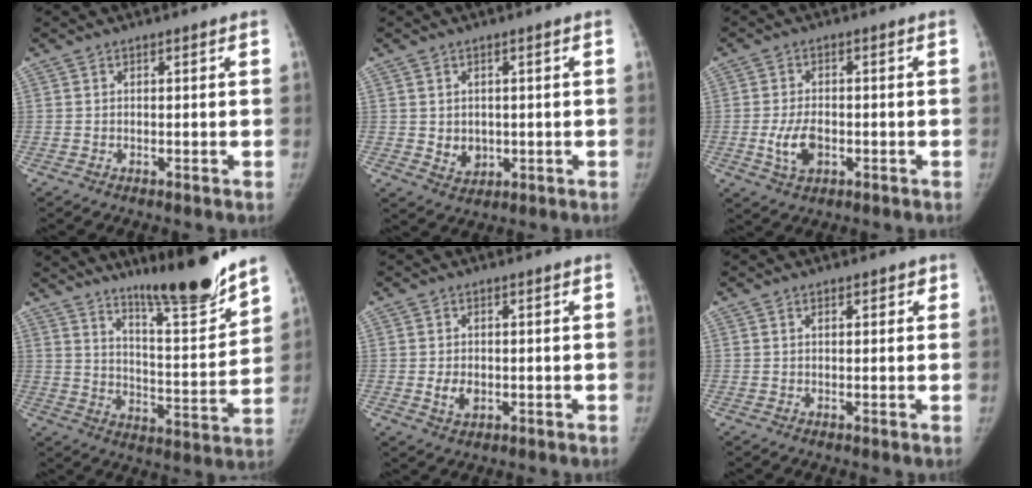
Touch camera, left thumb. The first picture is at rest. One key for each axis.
{"total": 3.9, "fx": 0.0, "fy": 3.2, "fz": 2.2, "tx": -0.022, "ty": -0.006, "tz": 0.014}
{"total": 5.8, "fx": -1.4, "fy": 3.5, "fz": 4.4, "tx": -0.084, "ty": 0.003, "tz": -0.020}
{"total": 16.1, "fx": 12.7, "fy": 1.6, "fz": 9.7, "tx": -0.120, "ty": -0.096, "tz": 0.212}
{"total": 3.3, "fx": -0.4, "fy": 2.3, "fz": 2.4, "tx": -0.039, "ty": -0.003, "tz": -0.001}
{"total": 1.9, "fx": 0.9, "fy": 1.0, "fz": 1.3, "tx": -0.006, "ty": -0.001, "tz": 0.010}